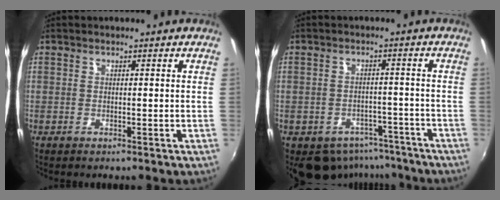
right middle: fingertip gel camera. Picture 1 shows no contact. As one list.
[{"total": 9.5, "force": [-6.6, 6.2, 2.8], "torque": [-0.063, 0.011, -0.070]}]